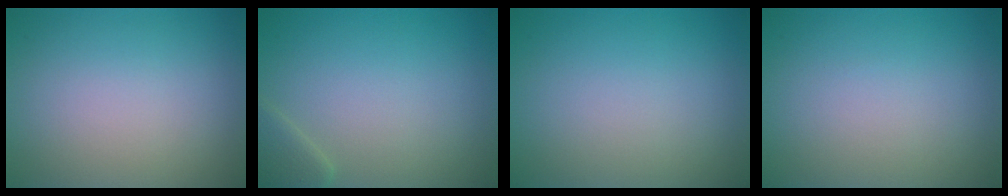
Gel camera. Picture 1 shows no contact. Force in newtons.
{"total": 1.7, "press": 1.7, "slide": 0.1}
{"total": 0.0}
{"total": 0.0}